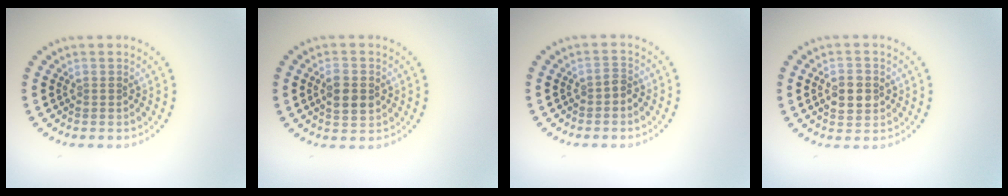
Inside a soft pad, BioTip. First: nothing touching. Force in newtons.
{"total": 2.8, "press": 2.8, "slide": 0.3}
{"total": 0.9, "press": 0.8, "slide": 0.5}
{"total": 3.4, "press": 3.4, "slide": 0.2}